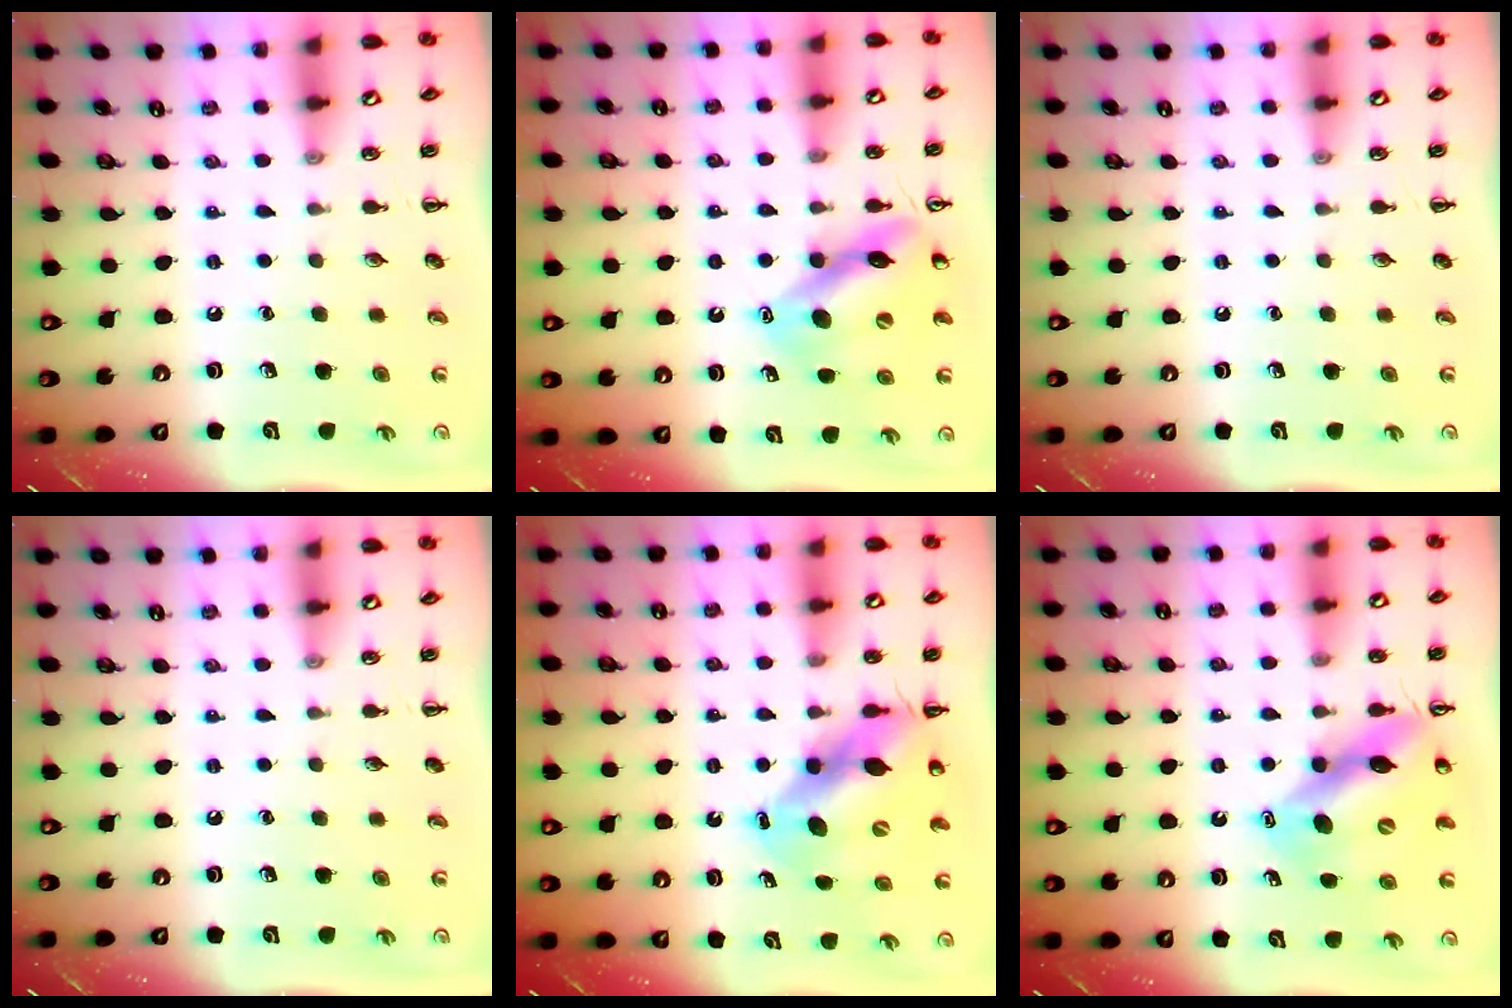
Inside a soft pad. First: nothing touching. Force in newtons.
{"total": 12.1, "press": 11.6, "slide": 3.3}
{"total": 0.0}
{"total": 0.0}
{"total": 11.0, "press": 10.7, "slide": 2.5}
{"total": 12.8, "press": 12.2, "slide": 3.9}